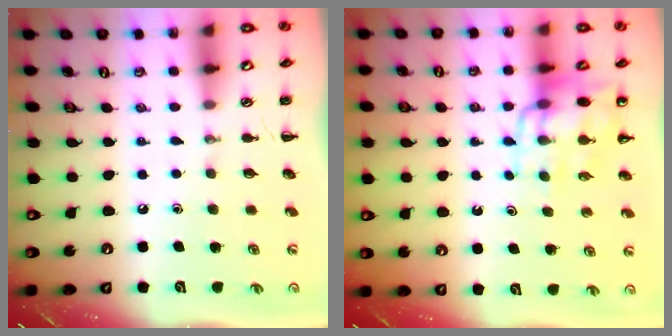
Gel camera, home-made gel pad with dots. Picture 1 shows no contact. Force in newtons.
{"total": 11.6, "press": 11.2, "slide": 3.1}